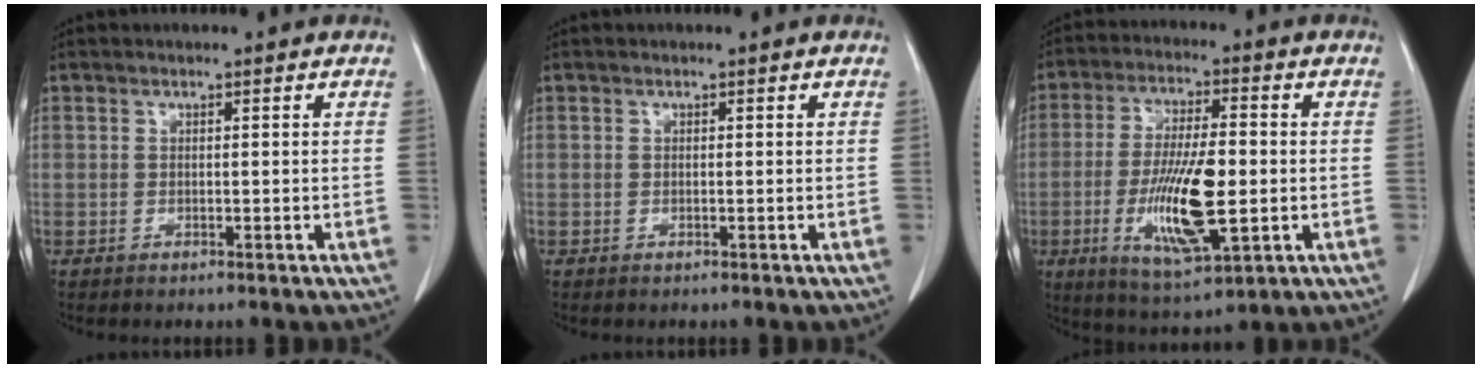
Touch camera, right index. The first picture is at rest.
{"total": 0.0}
{"total": 13.5, "force": [-2.4, 3.2, 12.9], "torque": [-0.248, -0.013, -0.037]}